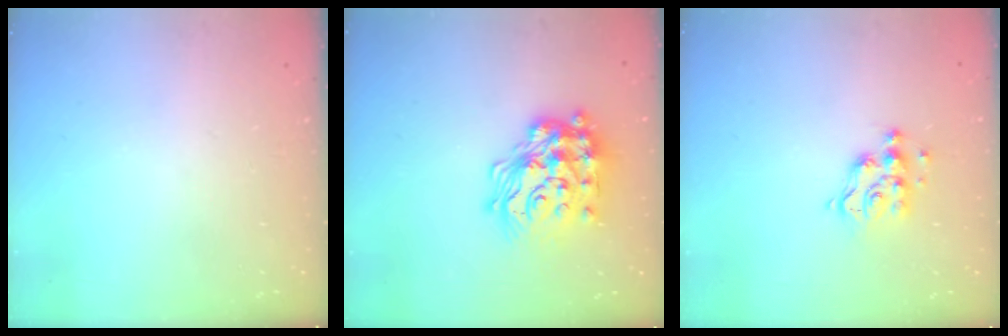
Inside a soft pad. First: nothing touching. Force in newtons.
{"total": 22.8, "press": 22.7, "slide": 1.5}
{"total": 8.5, "press": 8.5, "slide": 0.6}